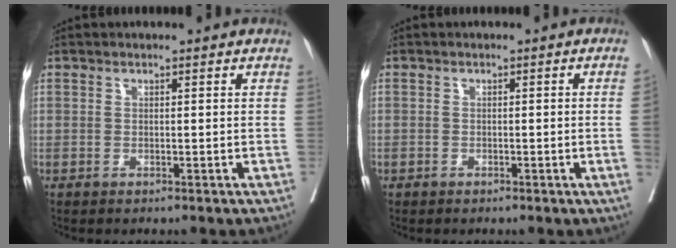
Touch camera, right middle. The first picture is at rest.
{"total": 1.2, "force": [-0.4, -0.1, 1.1], "torque": [-0.017, 0.003, -0.007]}